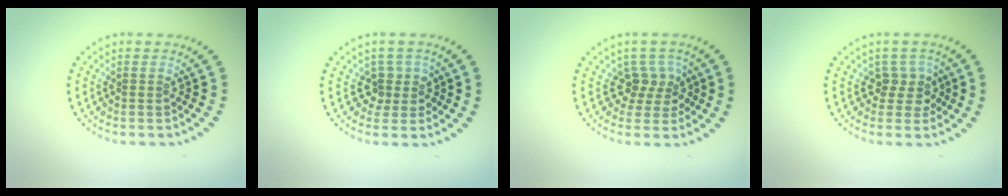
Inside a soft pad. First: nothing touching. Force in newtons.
{"total": 2.2, "press": 1.7, "slide": 1.3}
{"total": 2.7, "press": 2.0, "slide": 1.8}
{"total": 2.3, "press": 1.9, "slide": 1.4}